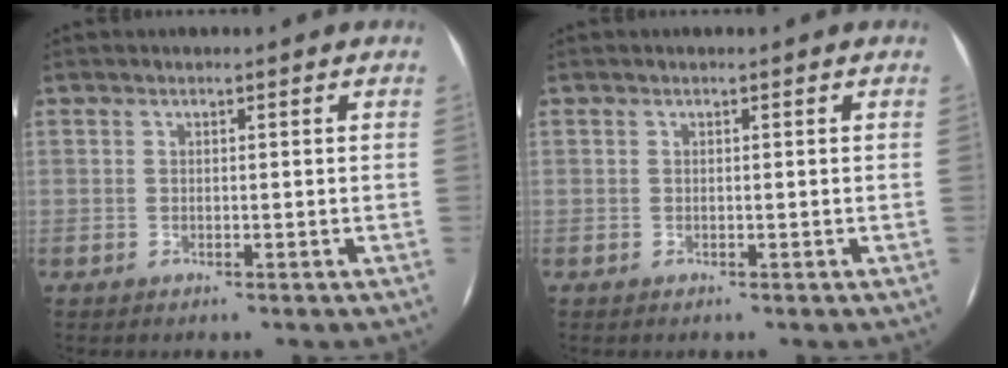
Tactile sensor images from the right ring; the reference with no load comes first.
{"total": 0.0}